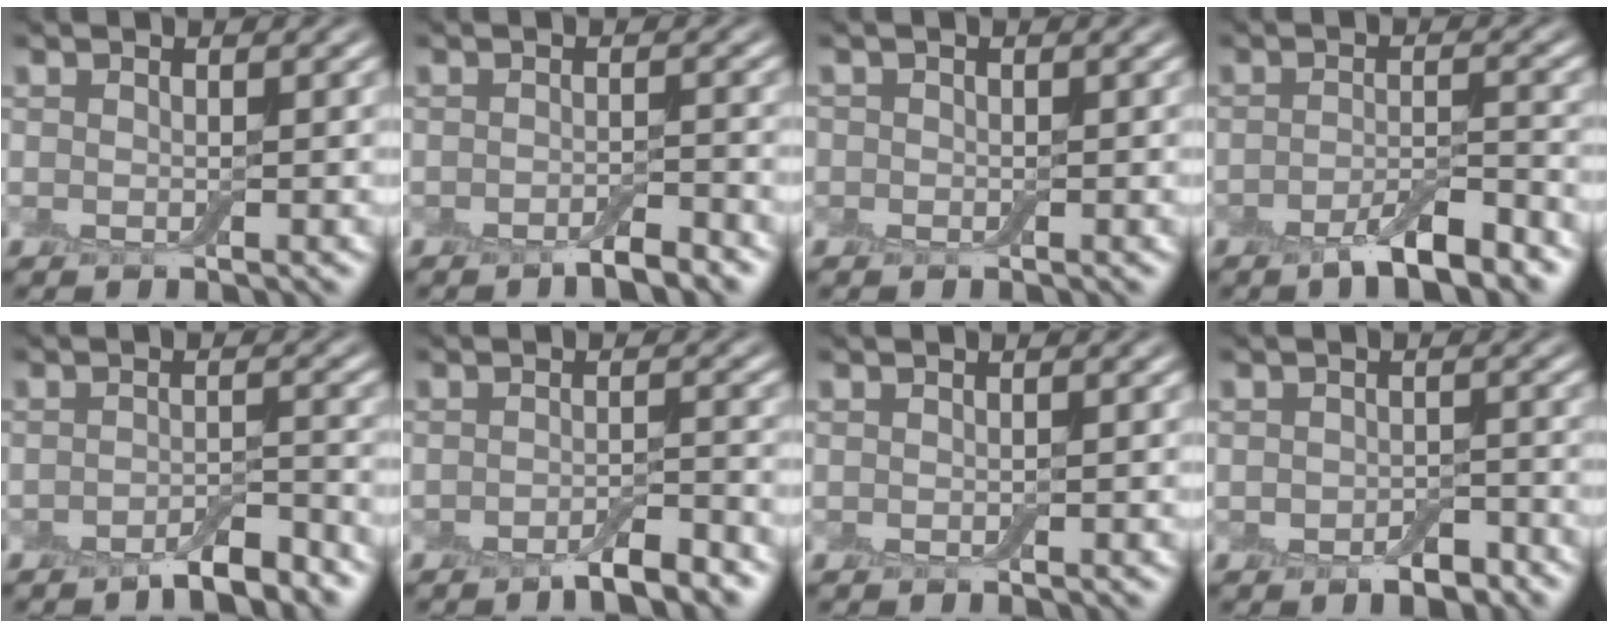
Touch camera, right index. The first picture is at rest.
{"total": 2.5, "force": [-1.9, 0.5, 1.5], "torque": [-0.022, 0.000, -0.033]}
{"total": 0.8, "force": [-0.2, 0.8, 0.0], "torque": [0.006, -0.004, -0.006]}
{"total": 4.4, "force": [-2.9, 1.1, 3.1], "torque": [-0.053, -0.001, -0.051]}
{"total": 3.5, "force": [-2.7, 0.8, 2.1], "torque": [-0.030, 0.003, -0.044]}
{"total": 3.4, "force": [-2.5, 0.7, 2.2], "torque": [-0.034, 0.001, -0.042]}
{"total": 0.0}
{"total": 3.0, "force": [-1.6, 1.8, 1.9], "torque": [-0.026, -0.004, -0.026]}